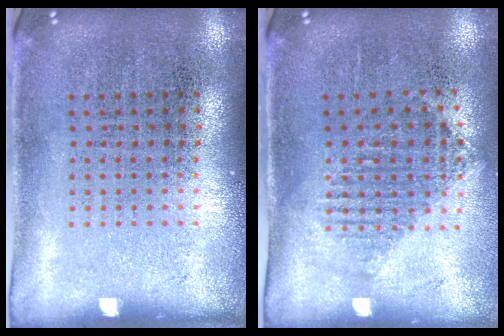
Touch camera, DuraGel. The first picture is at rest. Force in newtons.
{"total": 1.0, "press": 0.9, "slide": 0.4}